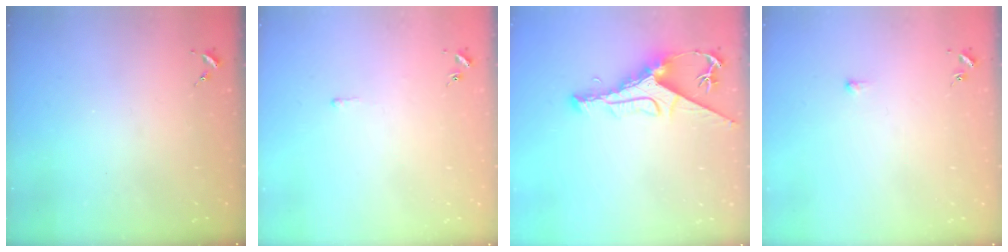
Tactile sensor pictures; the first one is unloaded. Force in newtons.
{"total": 2.6, "press": 2.6, "slide": 0.4}
{"total": 10.2, "press": 10.1, "slide": 1.4}
{"total": 2.9, "press": 2.8, "slide": 0.6}